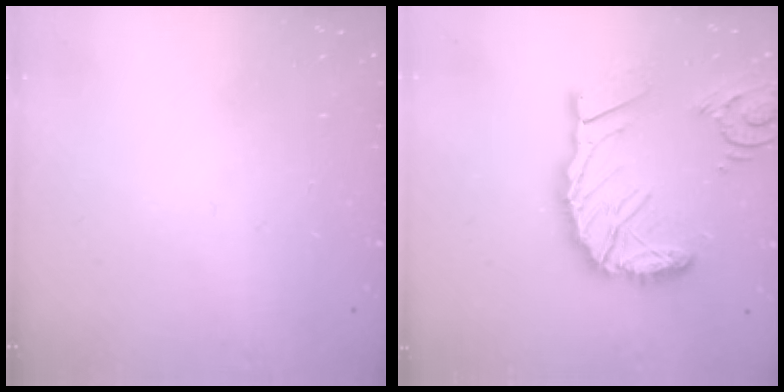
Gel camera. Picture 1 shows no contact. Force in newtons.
{"total": 19.8, "press": 19.7, "slide": 2.4}